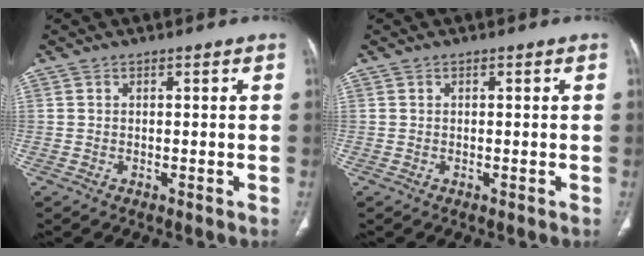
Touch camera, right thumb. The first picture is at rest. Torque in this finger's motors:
{"motor_torque": [-0.20, -0.07, -0.26, 0.13, 0.01]}